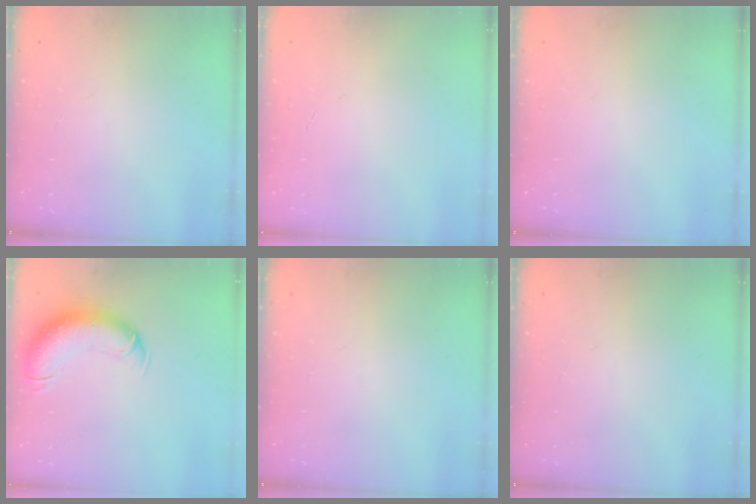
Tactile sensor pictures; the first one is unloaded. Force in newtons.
{"total": 0.0}
{"total": 0.0}
{"total": 13.6, "press": 13.3, "slide": 3.1}
{"total": 0.0}
{"total": 0.0}